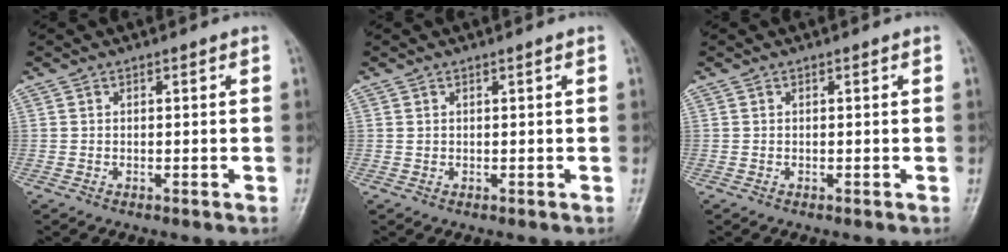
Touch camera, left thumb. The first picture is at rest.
{"total": 0.6, "force": [0.4, 0.1, 0.5], "torque": [-0.011, 0.003, 0.008]}
{"total": 0.0}